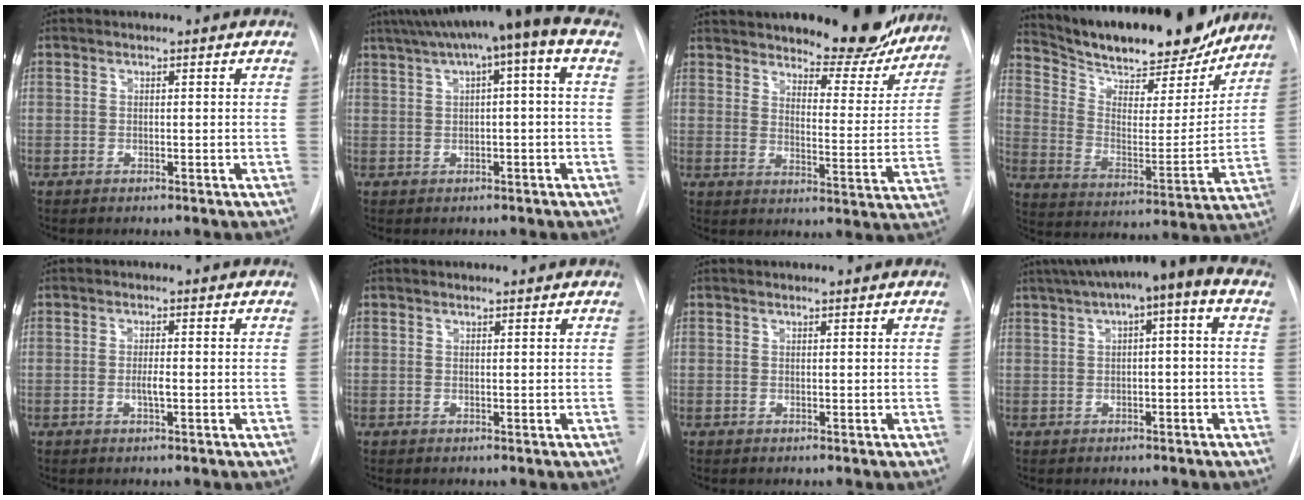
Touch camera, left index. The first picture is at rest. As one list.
[{"total": 11.5, "force": [5.7, 1.1, 9.9], "torque": [-0.156, 0.054, 0.079]}, {"total": 17.4, "force": [15.7, 4.0, 6.5], "torque": [-0.068, -0.034, 0.203]}, {"total": 25.0, "force": [21.9, 6.0, 10.4], "torque": [-0.177, -0.017, 0.320]}, {"total": 1.5, "force": [-0.3, 0.1, 1.5], "torque": [-0.030, -0.002, -0.005]}, {"total": 2.9, "force": [2.7, 0.5, 0.9], "torque": [-0.012, 0.023, 0.035]}, {"total": 2.1, "force": [2.0, 0.2, 0.6], "torque": [-0.008, 0.019, 0.026]}, {"total": 9.6, "force": [4.3, 1.5, 8.5], "torque": [-0.133, 0.049, 0.057]}]